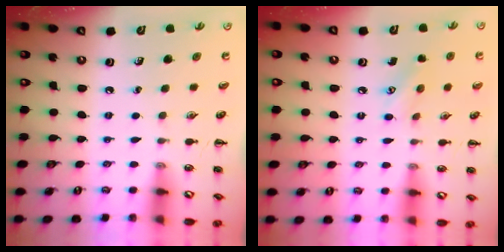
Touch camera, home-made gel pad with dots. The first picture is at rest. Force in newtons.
{"total": 6.2, "press": 6.1, "slide": 1.2}